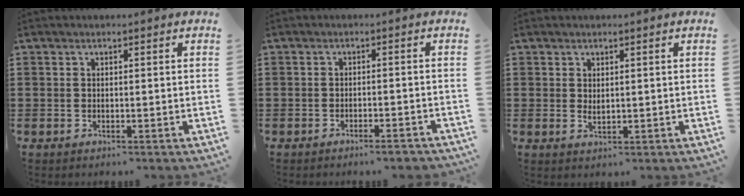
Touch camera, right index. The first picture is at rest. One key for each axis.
{"total": 2.1, "fx": -1.9, "fy": 0.0, "fz": 0.9, "tx": -0.017, "ty": 0.000, "tz": -0.037}
{"total": 1.2, "fx": 0.5, "fy": 0.6, "fz": 0.9, "tx": -0.017, "ty": 0.004, "tz": 0.009}